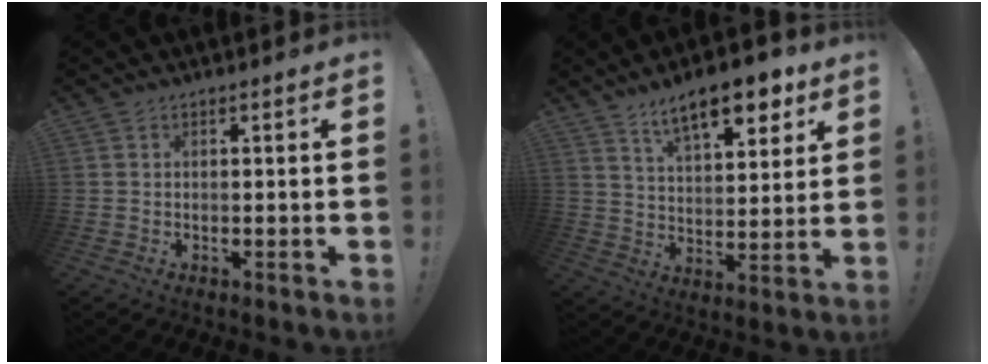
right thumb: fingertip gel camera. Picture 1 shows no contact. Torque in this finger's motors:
{"motor_torque": [-0.66, 1.44, -0.06, 0.42, 0.34]}